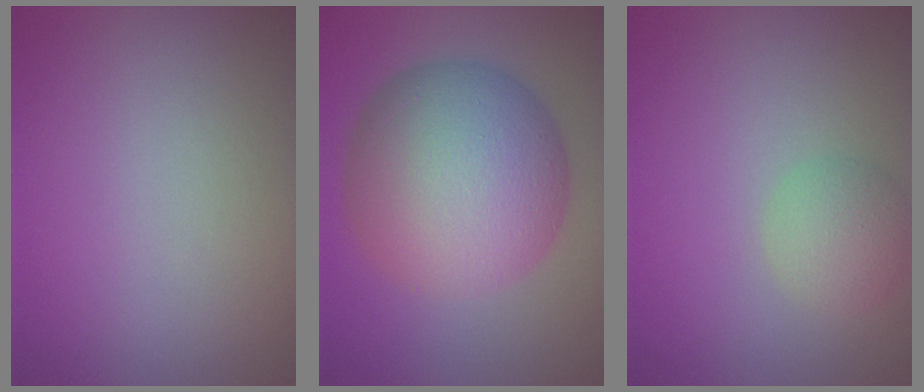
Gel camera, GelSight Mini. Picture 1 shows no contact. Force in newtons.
{"total": 12.4, "press": 12.4, "slide": 0.2}
{"total": 2.6, "press": 2.6, "slide": 0.1}